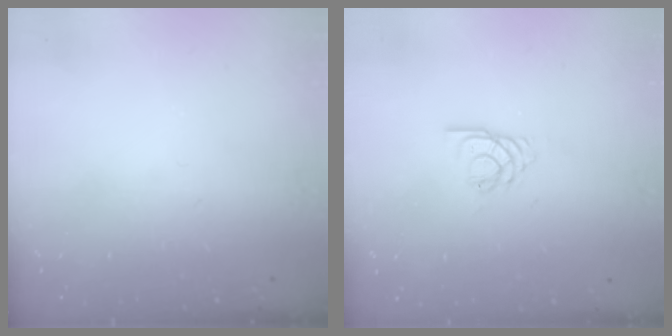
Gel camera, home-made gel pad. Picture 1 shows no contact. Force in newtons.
{"total": 2.9, "press": 2.8, "slide": 0.4}